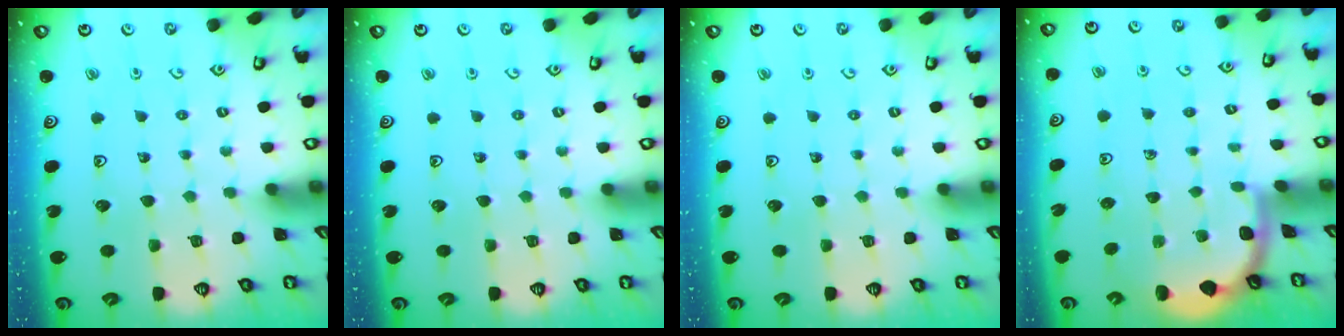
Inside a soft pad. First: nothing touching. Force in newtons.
{"total": 0.0}
{"total": 0.0}
{"total": 1.8, "press": 1.8, "slide": 0.0}